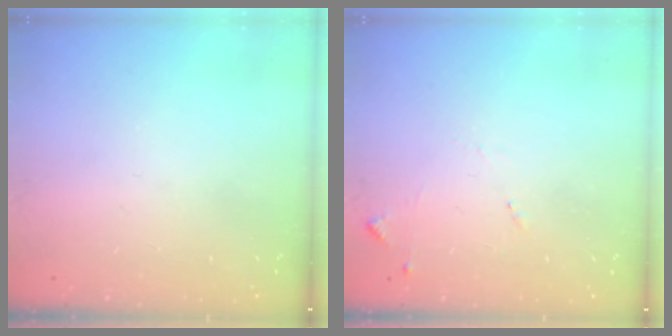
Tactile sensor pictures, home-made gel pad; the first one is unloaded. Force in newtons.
{"total": 6.7, "press": 6.6, "slide": 0.6}